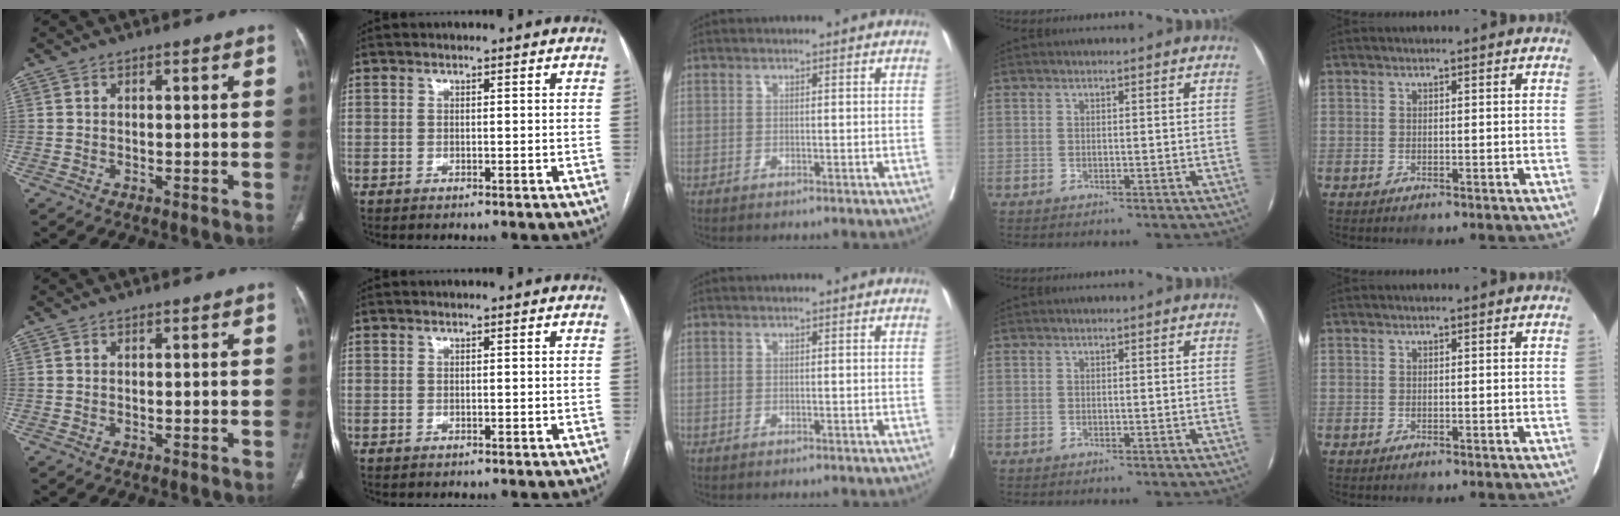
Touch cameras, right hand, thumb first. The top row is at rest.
{}